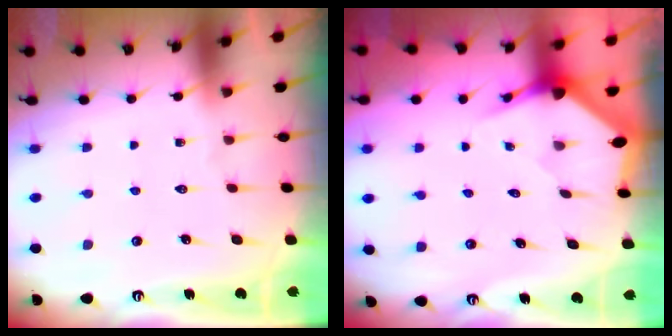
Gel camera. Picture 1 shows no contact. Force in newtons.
{"total": 2.9, "press": 2.9, "slide": 0.2}